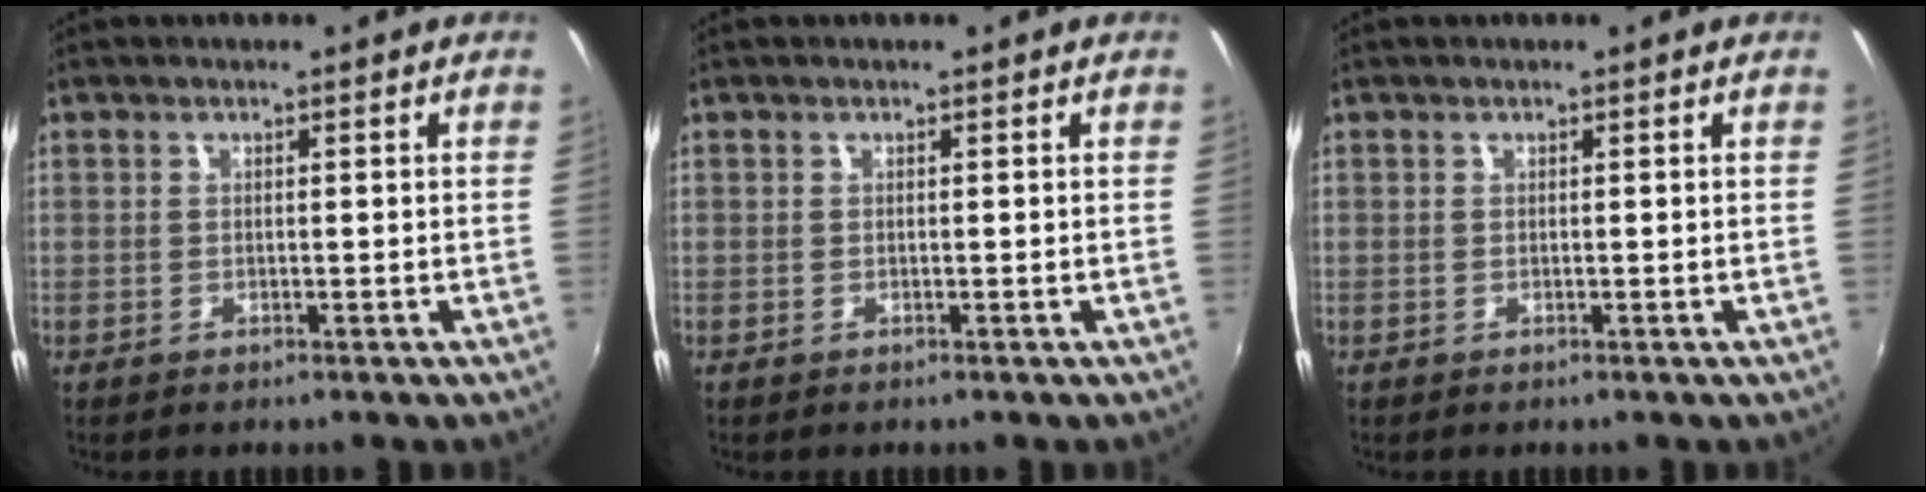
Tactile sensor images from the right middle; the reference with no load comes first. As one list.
[{"total": 0.0}, {"total": 0.0}]